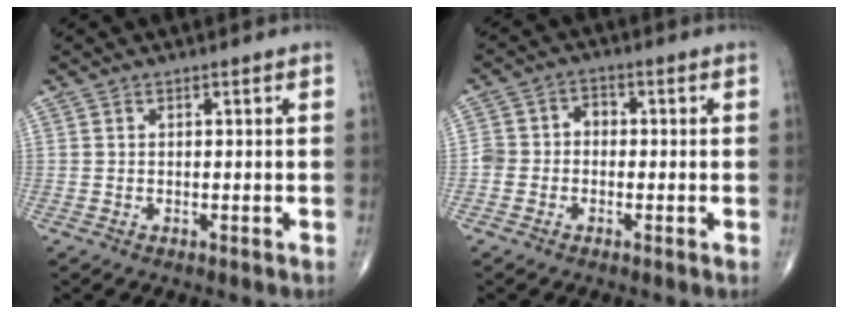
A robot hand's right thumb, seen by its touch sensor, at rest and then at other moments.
{"total": 4.3, "force": [-0.9, 3.7, 1.9], "torque": [-0.020, 0.025, -0.024]}